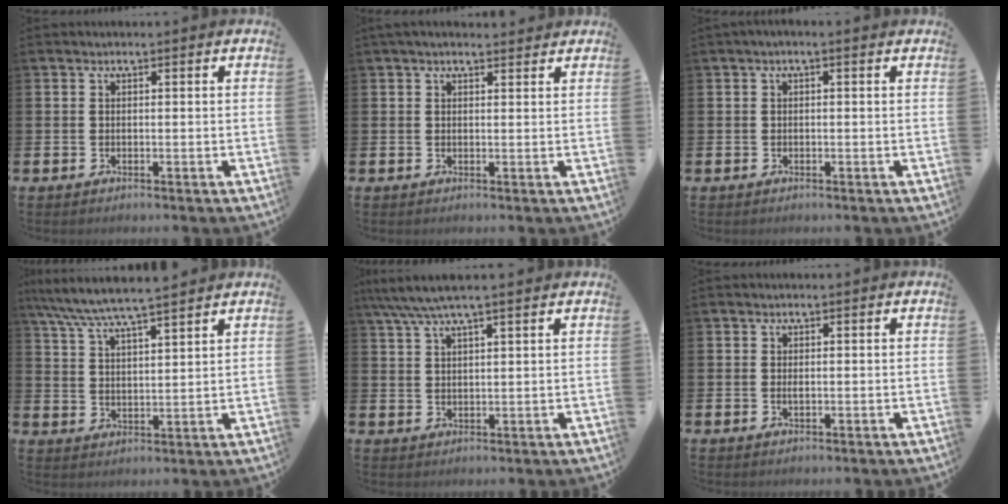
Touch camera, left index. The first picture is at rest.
{"total": 1.7, "force": [1.5, 0.5, 0.6], "torque": [-0.001, -0.003, 0.024]}
{"total": 0.7, "force": [-0.2, 0.1, 0.7], "torque": [-0.018, 0.003, -0.002]}
{"total": 6.9, "force": [6.5, 0.2, 2.3], "torque": [-0.068, -0.032, 0.115]}
{"total": 4.9, "force": [4.1, 0.5, 2.8], "torque": [-0.065, -0.007, 0.074]}
{"total": 0.6, "force": [0.1, 0.1, 0.5], "torque": [-0.004, -0.003, 0.000]}